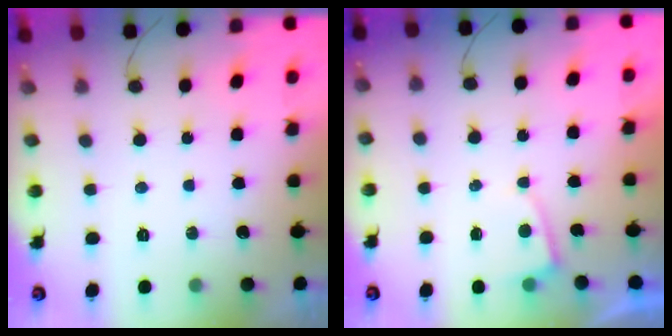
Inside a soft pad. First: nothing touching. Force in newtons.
{"total": 2.0, "press": 2.0, "slide": 0.3}